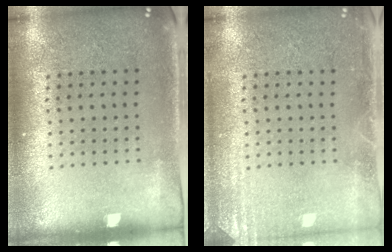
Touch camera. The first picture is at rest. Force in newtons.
{"total": 2.0, "press": 2.0, "slide": 0.4}